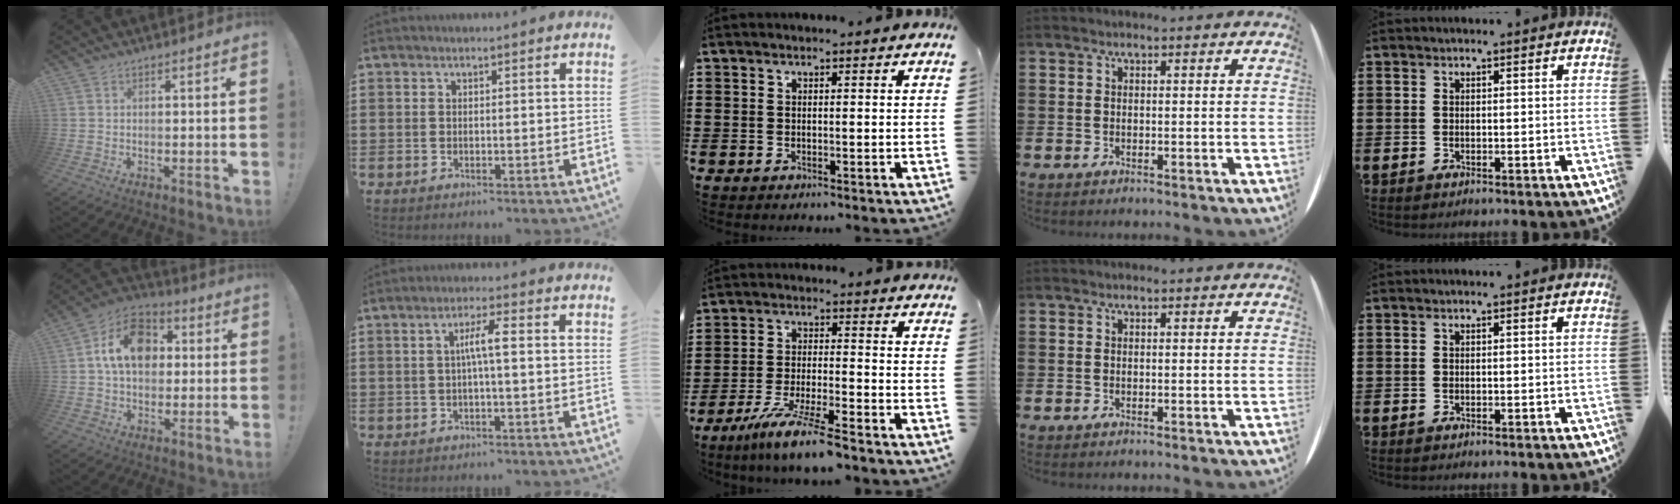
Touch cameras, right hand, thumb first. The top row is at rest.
{"thumb": {"total": 15.1, "force": [3.5, 11.0, 9.7], "torque": [-0.145, 0.006, 0.070]}, "index": {"total": 4.0, "force": [-0.1, 0.3, 4.0], "torque": [-0.075, 0.004, -0.007]}, "middle": {"total": 8.0, "force": [-6.6, -0.7, 4.5], "torque": [-0.093, -0.018, -0.125]}}